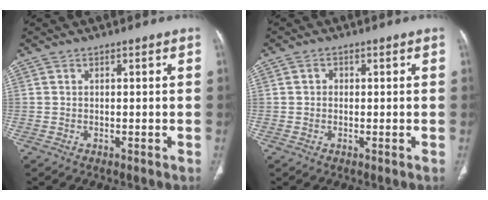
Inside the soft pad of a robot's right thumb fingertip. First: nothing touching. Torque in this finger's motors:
{"motor_torque": [-0.29, 0.21, 0.04, -0.02, 0.06]}